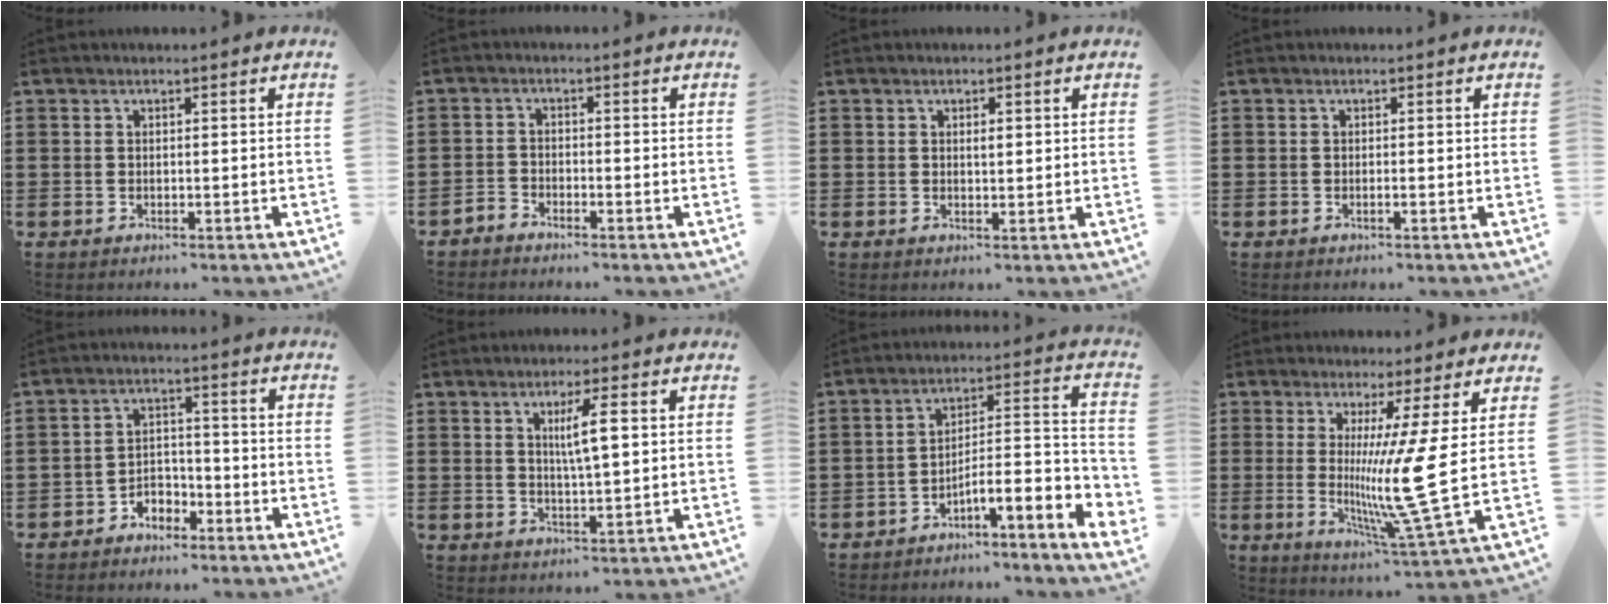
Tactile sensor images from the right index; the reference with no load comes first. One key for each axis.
{"total": 1.7, "fx": -1.7, "fy": 0.1, "fz": 0.0, "tx": -0.006, "ty": 0.004, "tz": -0.037}
{"total": 1.2, "fx": 0.3, "fy": 0.4, "fz": 1.1, "tx": -0.021, "ty": 0.005, "tz": 0.004}
{"total": 0.6, "fx": -0.2, "fy": -0.3, "fz": 0.5, "tx": -0.009, "ty": -0.005, "tz": -0.003}
{"total": 3.3, "fx": -2.8, "fy": 1.6, "fz": 0.6, "tx": -0.017, "ty": 0.008, "tz": -0.058}
{"total": 4.8, "fx": 1.3, "fy": 0.7, "fz": 4.5, "tx": -0.083, "ty": 0.001, "tz": 0.017}
{"total": 6.3, "fx": -4.9, "fy": 0.0, "fz": 3.9, "tx": -0.063, "ty": -0.019, "tz": -0.099}
{"total": 12.2, "fx": 0.6, "fy": -1.6, "fz": 12.1, "tx": -0.227, "ty": -0.042, "tz": -0.003}